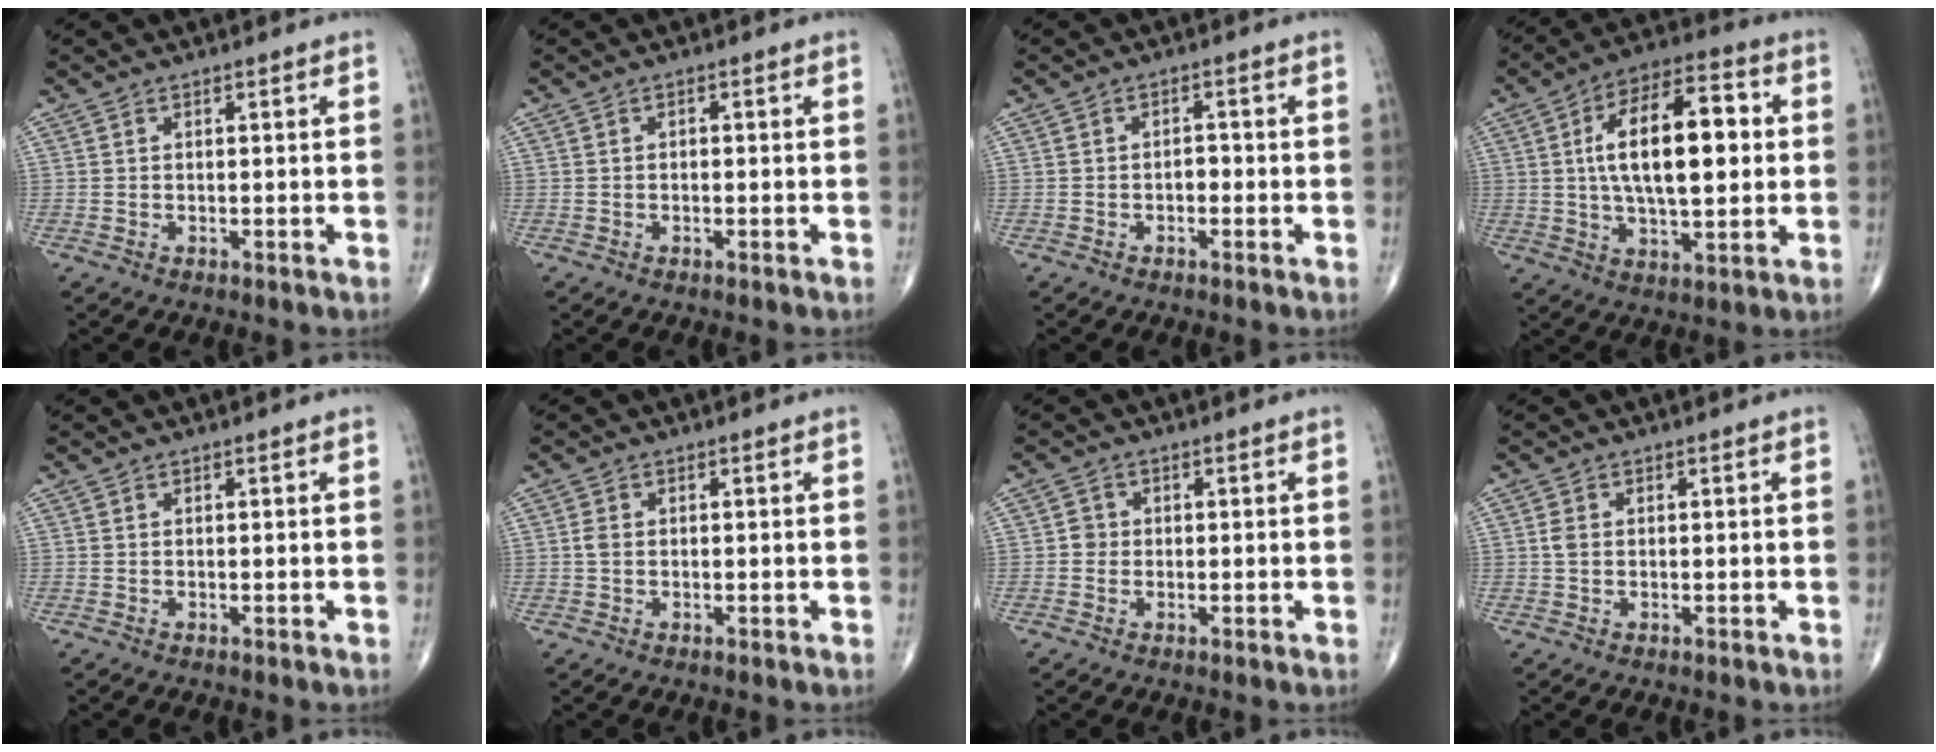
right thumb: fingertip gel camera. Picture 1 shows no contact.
{"total": 0.5, "force": [-0.2, 0.4, 0.3], "torque": [0.000, 0.002, -0.006]}
{"total": 1.7, "force": [-0.6, 1.1, 1.1], "torque": [-0.007, 0.007, -0.015]}
{"total": 18.2, "force": [2.2, 8.1, 16.2], "torque": [-0.252, 0.016, 0.031]}
{"total": 0.0}
{"total": 1.5, "force": [0.0, 1.1, 1.0], "torque": [-0.021, 0.001, -0.001]}
{"total": 1.9, "force": [-0.2, 1.8, 0.6], "torque": [0.003, 0.006, -0.007]}
{"total": 1.6, "force": [0.1, 1.2, 1.1], "torque": [-0.022, 0.002, 0.002]}